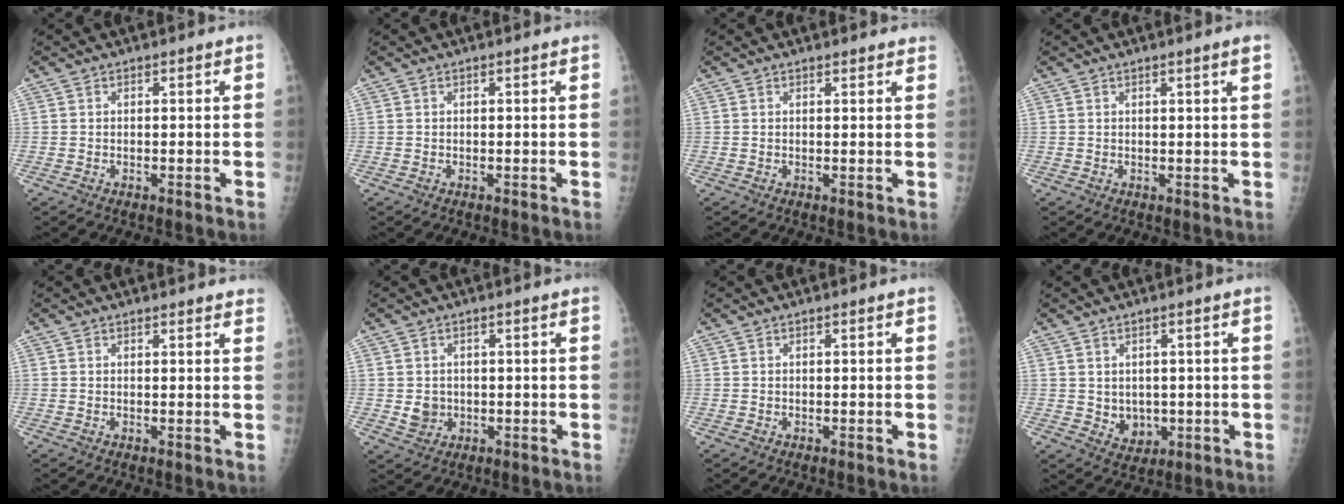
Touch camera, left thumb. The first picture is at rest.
{"total": 0.0}
{"total": 2.1, "force": [2.0, 0.5, 0.6], "torque": [-0.002, -0.006, 0.018]}
{"total": 1.8, "force": [1.1, -0.4, 1.4], "torque": [-0.024, -0.007, 0.017]}
{"total": 2.9, "force": [2.7, 0.6, 0.8], "torque": [0.001, -0.008, 0.022]}
{"total": 3.0, "force": [-0.1, 2.7, 1.3], "torque": [-0.009, 0.000, 0.007]}
{"total": 0.0}
{"total": 4.2, "force": [0.1, 3.4, 2.3], "torque": [-0.018, -0.007, 0.016]}